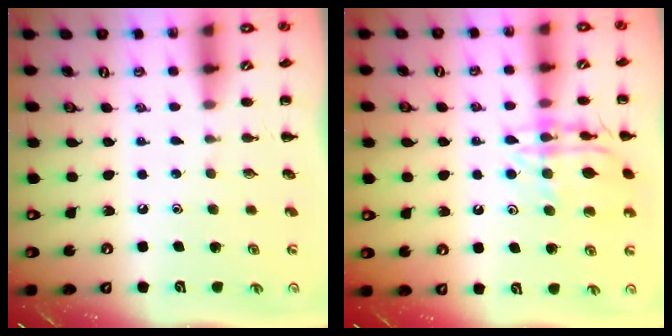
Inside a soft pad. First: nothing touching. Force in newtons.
{"total": 13.6, "press": 13.5, "slide": 1.2}